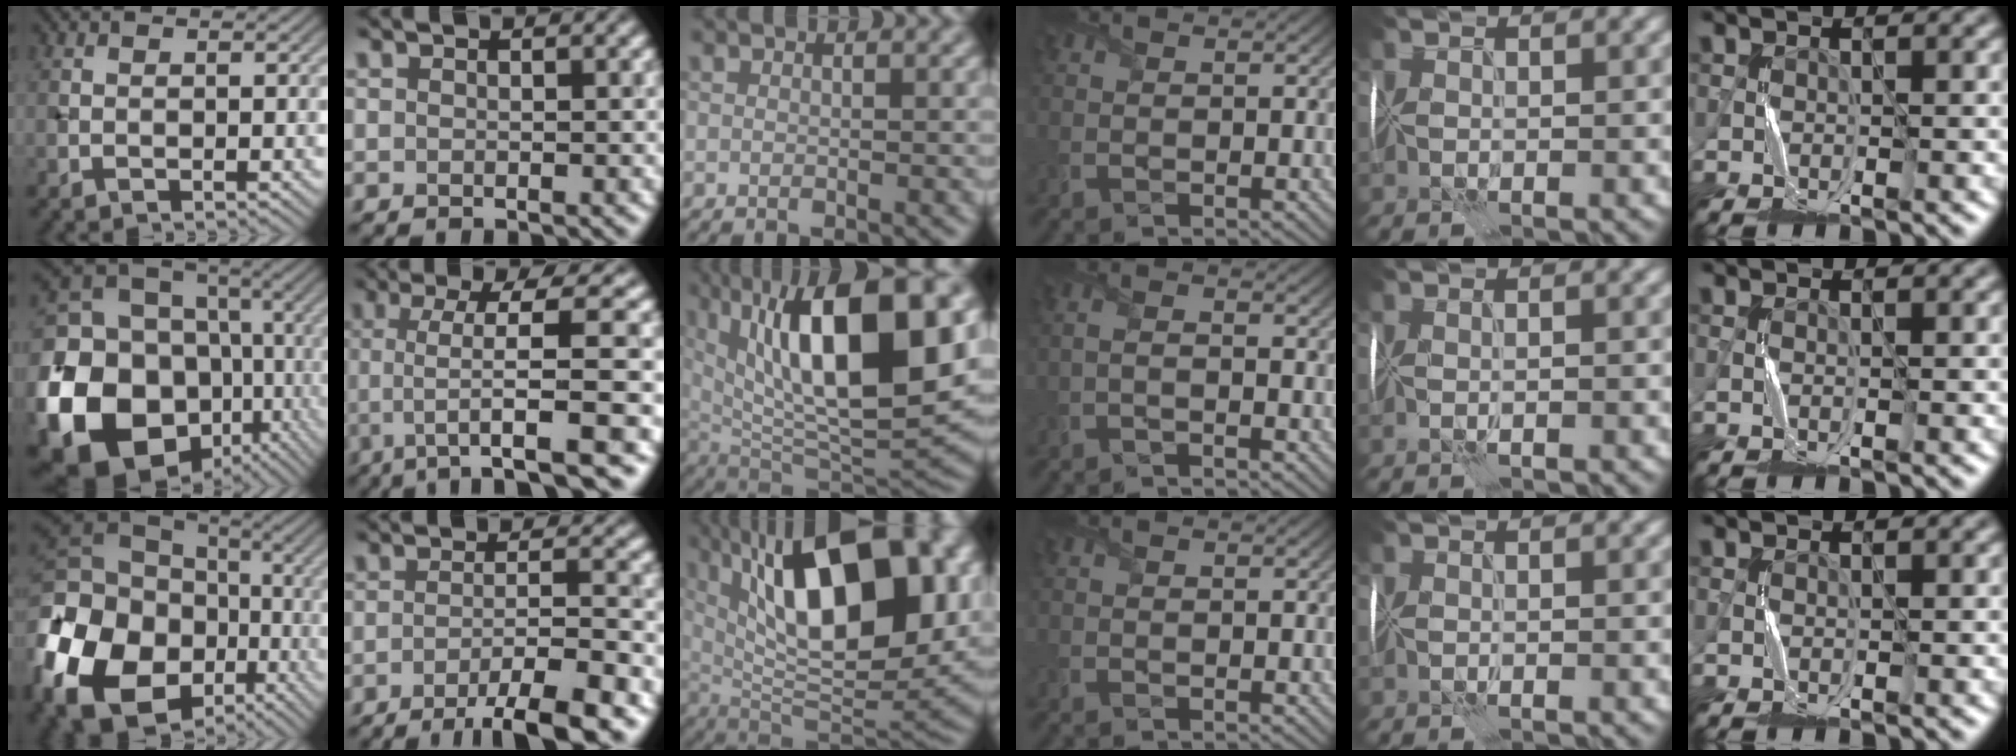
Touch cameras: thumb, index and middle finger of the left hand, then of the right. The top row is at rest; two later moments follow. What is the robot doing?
{"motion": "fold", "object": "memory foam"}